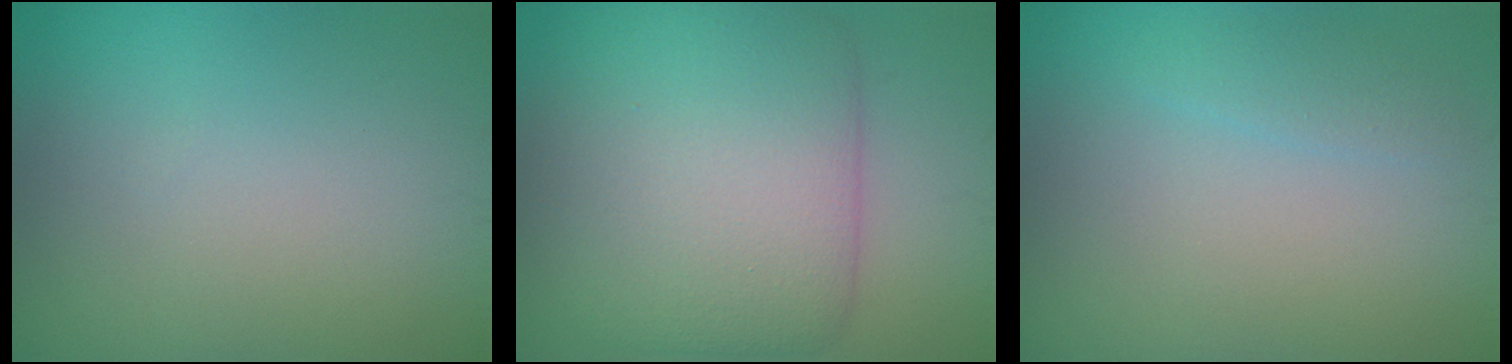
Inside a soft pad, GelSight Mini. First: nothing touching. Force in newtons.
{"total": 9.8, "press": 9.8, "slide": 0.3}
{"total": 1.4, "press": 1.4, "slide": 0.0}